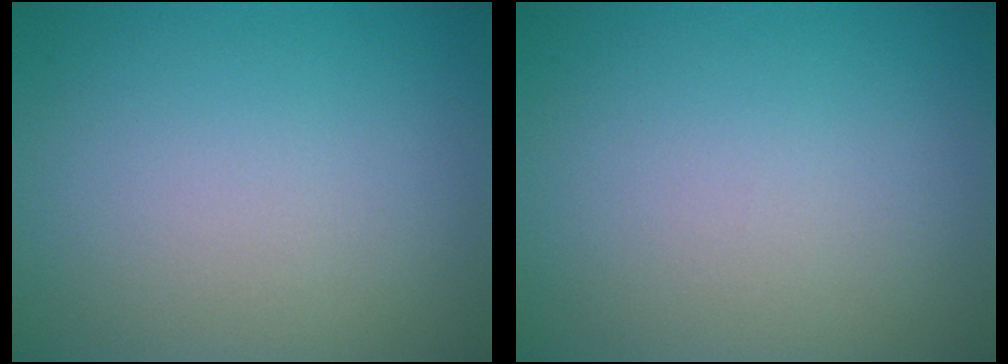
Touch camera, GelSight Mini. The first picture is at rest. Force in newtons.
{"total": 0.0}